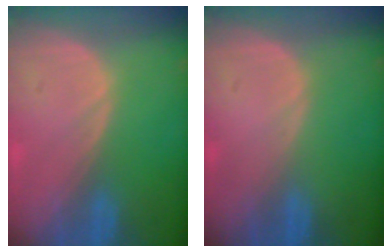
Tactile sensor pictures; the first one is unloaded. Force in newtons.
{"total": 0.0}